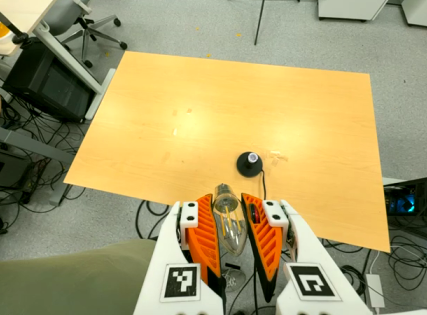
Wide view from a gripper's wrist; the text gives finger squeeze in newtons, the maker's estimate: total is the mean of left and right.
{"total": 21.3, "left": 22.5, "right": 20.1}